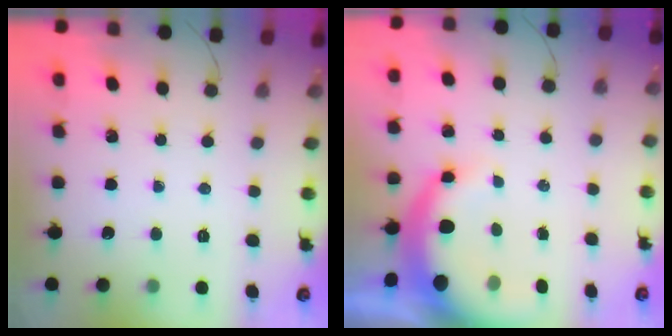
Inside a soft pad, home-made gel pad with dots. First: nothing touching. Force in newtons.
{"total": 8.5, "press": 8.4, "slide": 1.5}